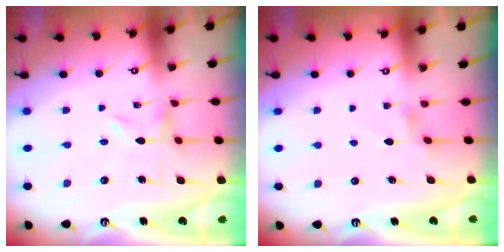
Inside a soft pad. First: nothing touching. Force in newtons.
{"total": 2.2, "press": 2.1, "slide": 0.5}